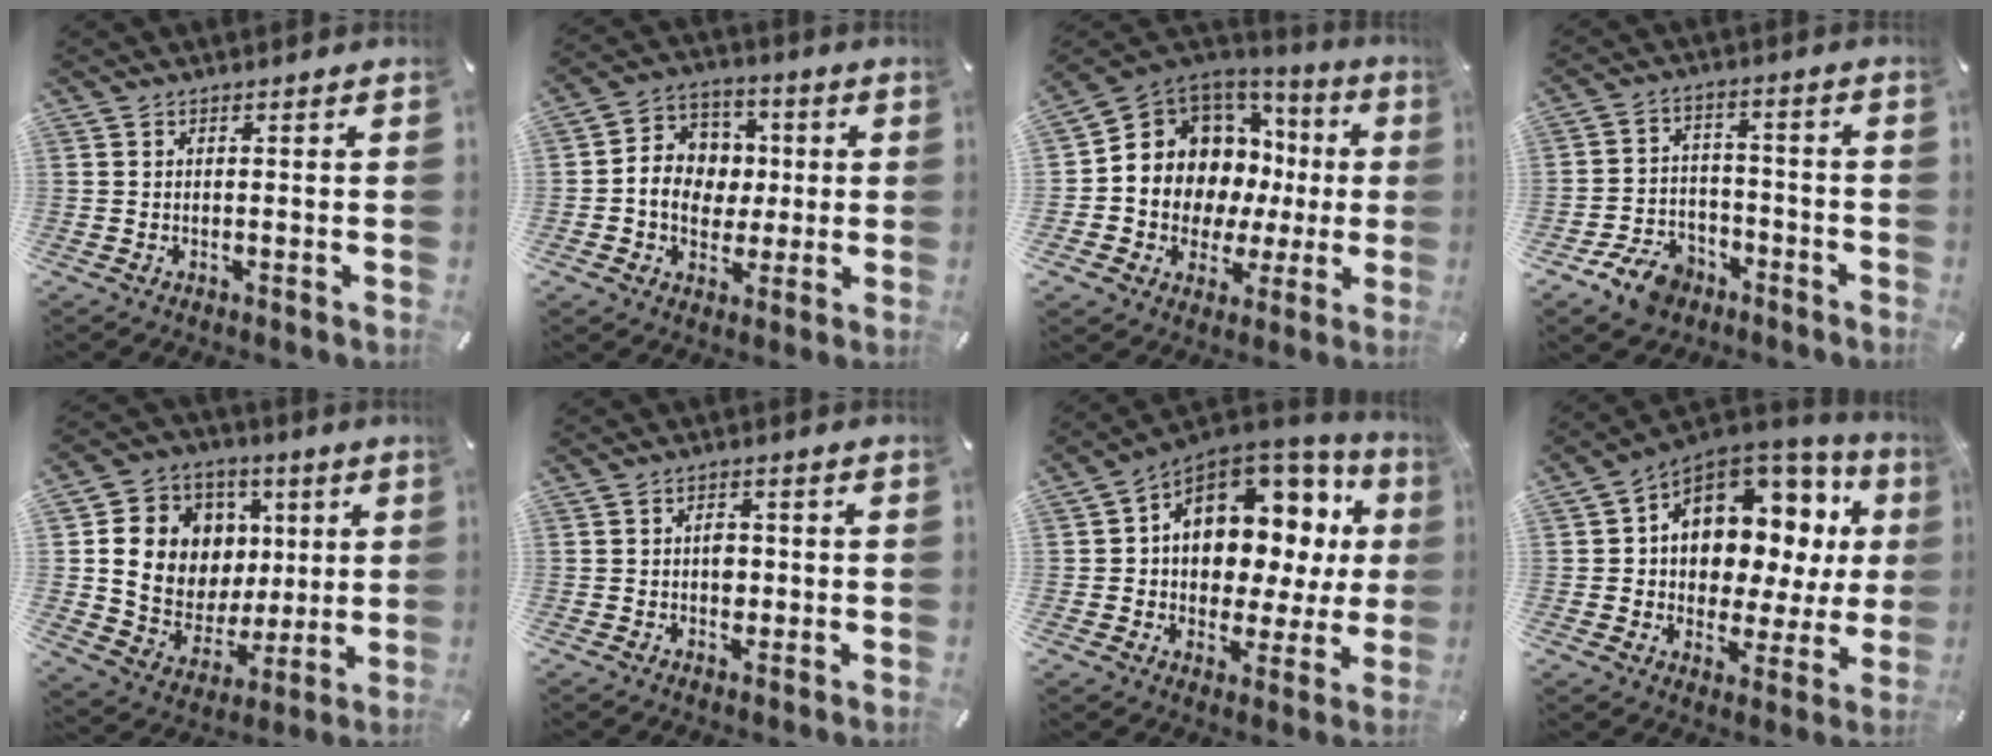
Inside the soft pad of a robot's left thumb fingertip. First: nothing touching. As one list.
[{"total": 10.0, "force": [-0.8, 9.1, 3.9], "torque": [-0.071, 0.014, -0.011]}, {"total": 10.4, "force": [3.0, 9.5, 3.1], "torque": [-0.058, -0.063, 0.068]}, {"total": 9.4, "force": [-6.1, 6.2, 3.5], "torque": [-0.067, 0.046, -0.109]}, {"total": 14.2, "force": [2.9, 13.1, 4.9], "torque": [-0.077, -0.014, 0.069]}, {"total": 3.5, "force": [-0.3, 2.7, 2.2], "torque": [-0.019, -0.004, -0.013]}, {"total": 13.0, "force": [5.7, 9.4, 6.9], "torque": [-0.100, -0.055, 0.102]}, {"total": 12.5, "force": [5.7, 9.2, 6.4], "torque": [-0.092, -0.061, 0.102]}]